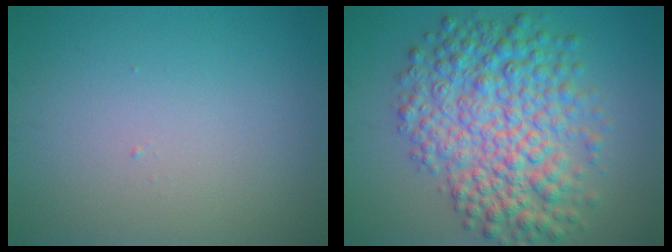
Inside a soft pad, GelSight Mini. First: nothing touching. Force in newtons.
{"total": 8.7, "press": 8.7, "slide": 0.1}